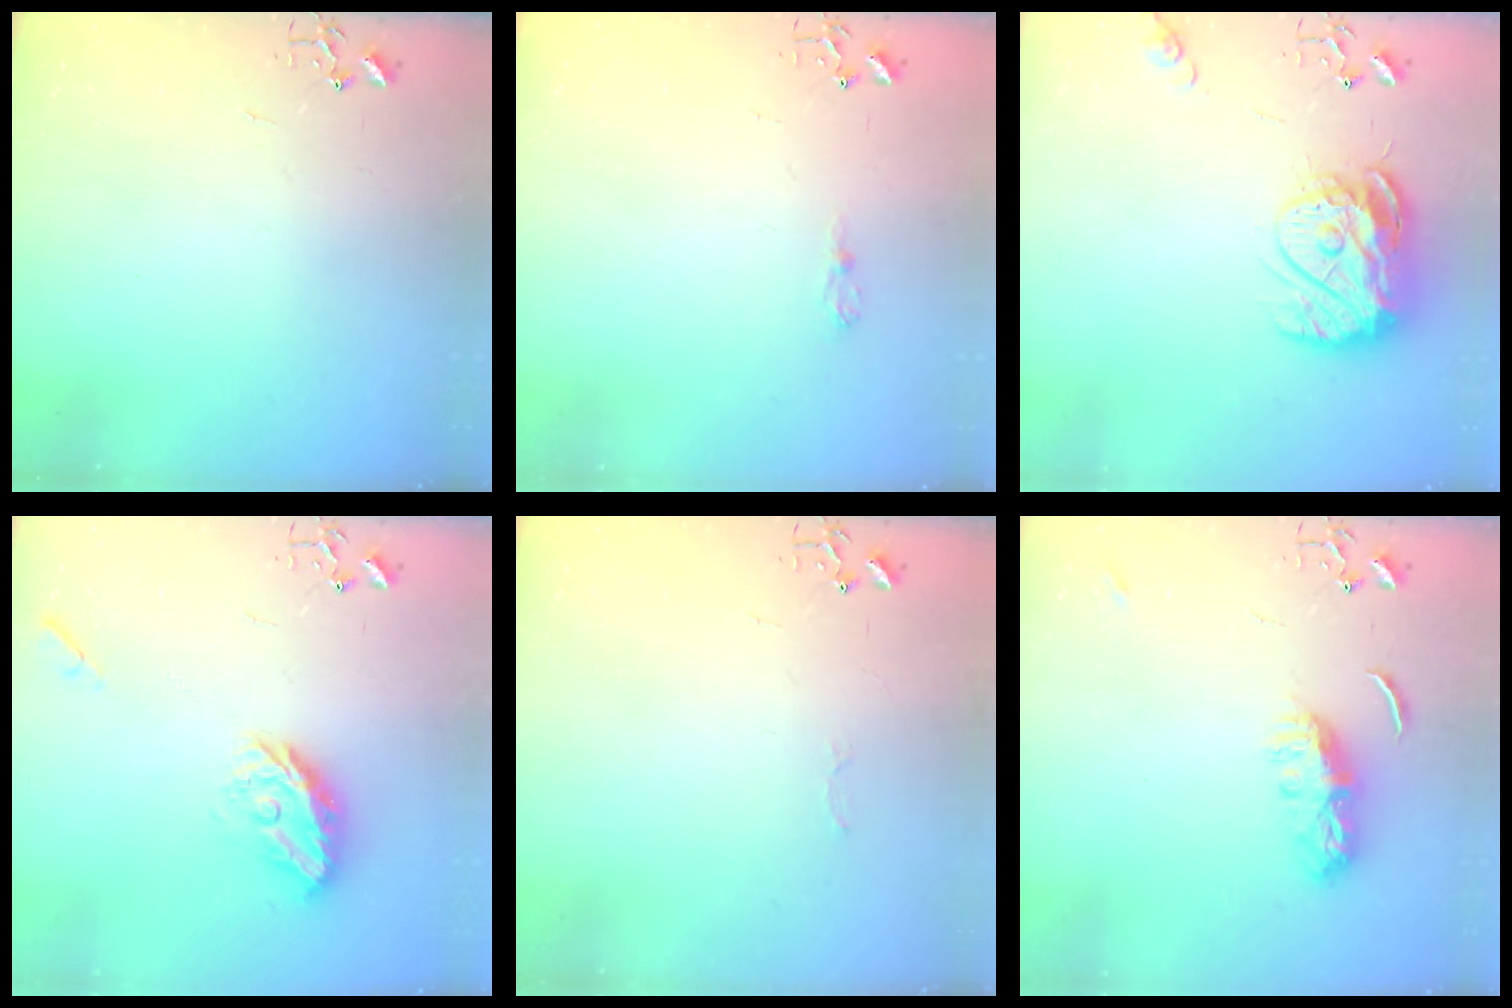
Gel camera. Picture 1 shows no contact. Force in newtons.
{"total": 6.5, "press": 6.5, "slide": 0.6}
{"total": 14.4, "press": 14.4, "slide": 1.3}
{"total": 11.3, "press": 11.3, "slide": 0.6}
{"total": 2.5, "press": 2.5, "slide": 0.4}
{"total": 7.4, "press": 7.4, "slide": 0.5}